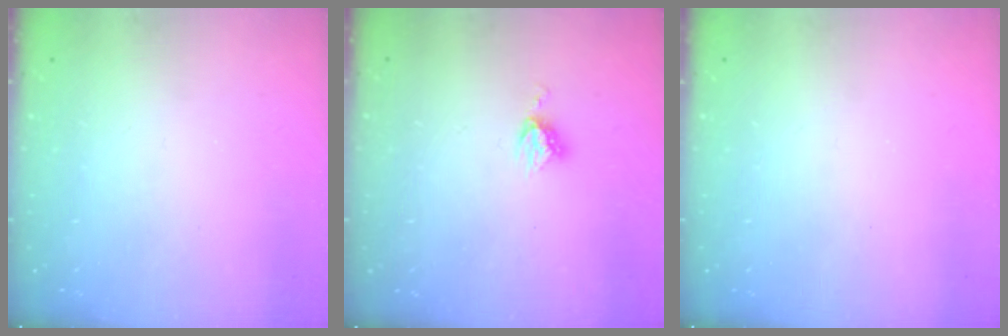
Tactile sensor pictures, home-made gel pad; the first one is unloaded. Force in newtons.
{"total": 4.4, "press": 4.4, "slide": 0.1}
{"total": 0.0}